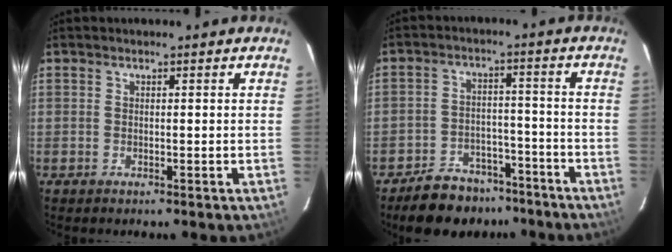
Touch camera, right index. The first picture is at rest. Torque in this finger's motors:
{"motor_torque": [-0.14, -0.25, -0.59, -0.21]}